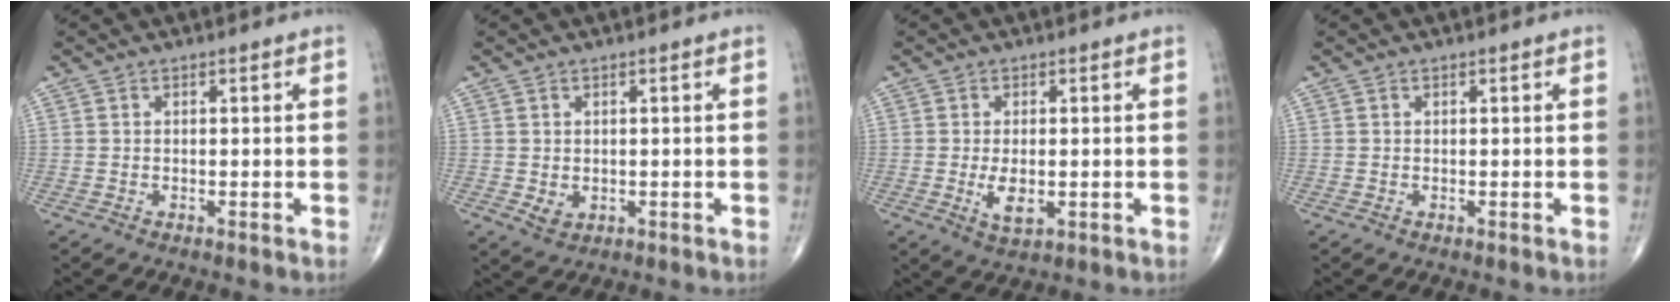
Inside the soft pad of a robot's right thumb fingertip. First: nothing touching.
{"total": 2.3, "force": [-0.1, 1.9, 1.3], "torque": [-0.015, -0.003, 0.008]}
{"total": 4.5, "force": [-0.7, 2.1, 3.9], "torque": [-0.070, -0.010, -0.008]}
{"total": 0.0}